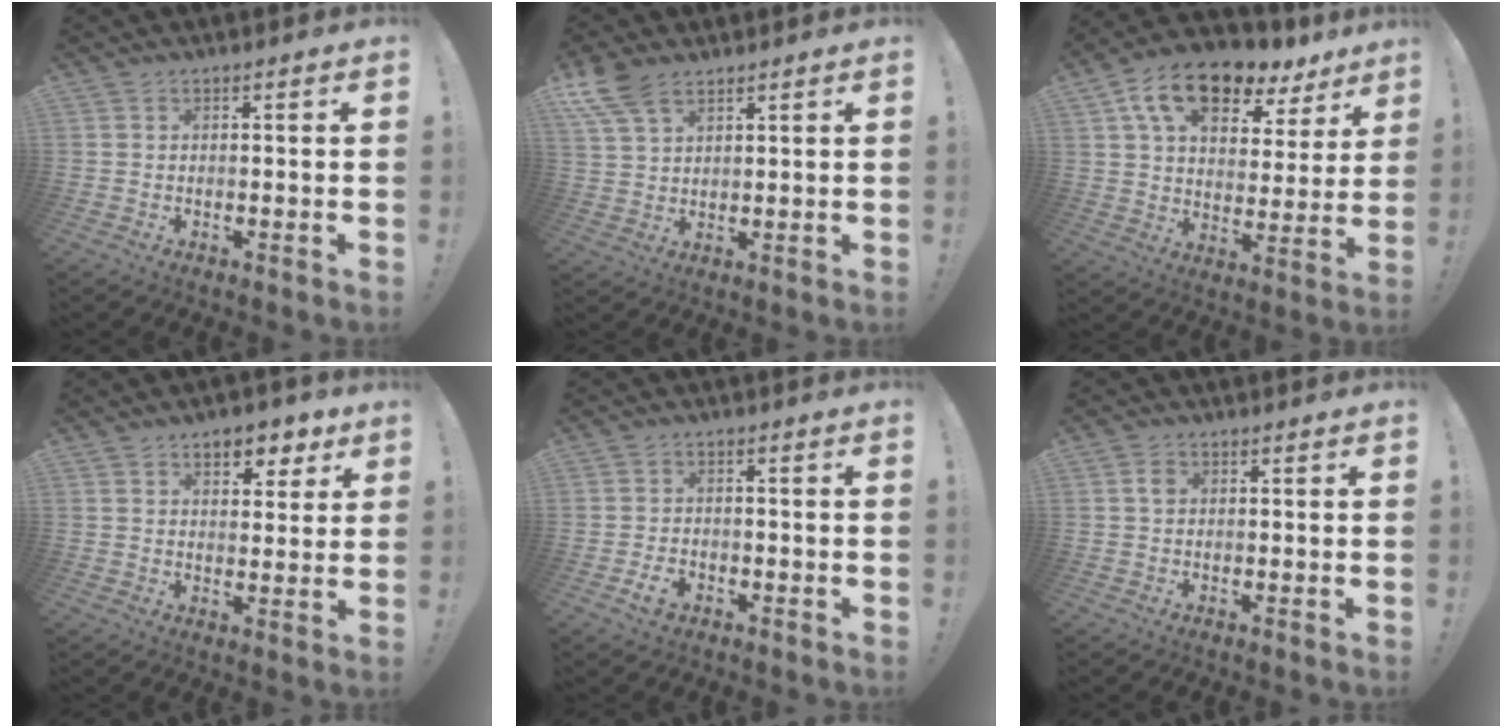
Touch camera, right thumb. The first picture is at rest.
{"total": 8.7, "force": [5.7, 4.3, 4.9], "torque": [-0.104, -0.020, 0.111]}
{"total": 15.4, "force": [9.5, 8.4, 8.8], "torque": [-0.142, -0.055, 0.168]}
{"total": 7.4, "force": [4.4, 4.7, 3.8], "torque": [-0.040, -0.024, 0.076]}
{"total": 4.4, "force": [-2.3, 2.6, 2.8], "torque": [-0.051, 0.006, -0.041]}
{"total": 1.7, "force": [0.3, 1.3, 1.0], "torque": [-0.003, -0.002, 0.002]}